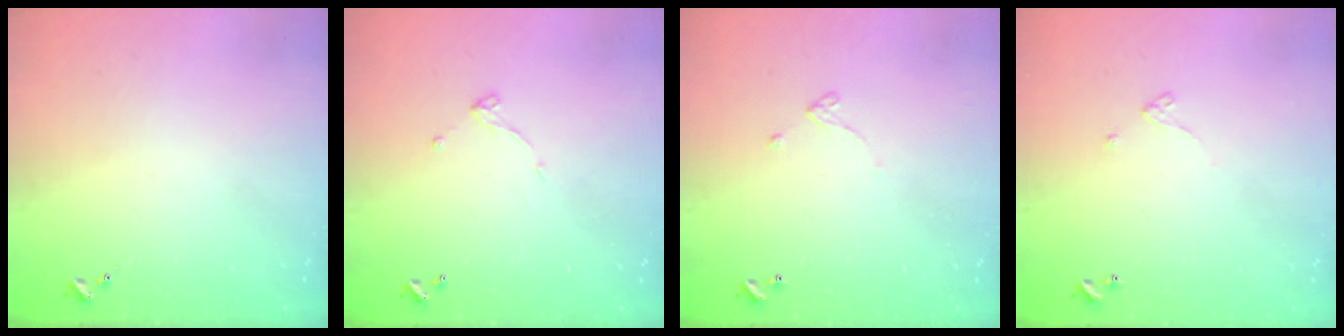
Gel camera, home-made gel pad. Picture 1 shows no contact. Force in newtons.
{"total": 4.4, "press": 4.4, "slide": 0.2}
{"total": 3.4, "press": 3.4, "slide": 0.5}
{"total": 2.4, "press": 2.4, "slide": 0.2}